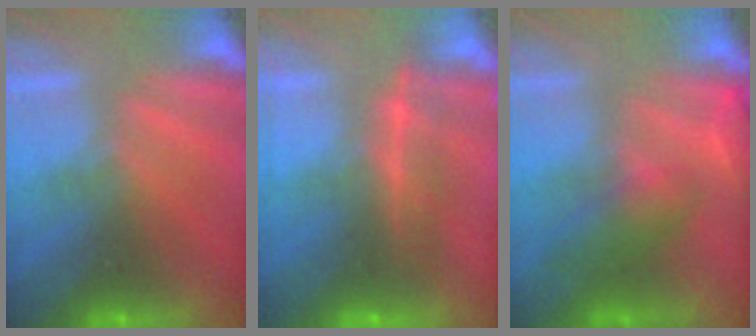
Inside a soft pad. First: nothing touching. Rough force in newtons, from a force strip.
{"total": 2.1}
{"total": 4.5}